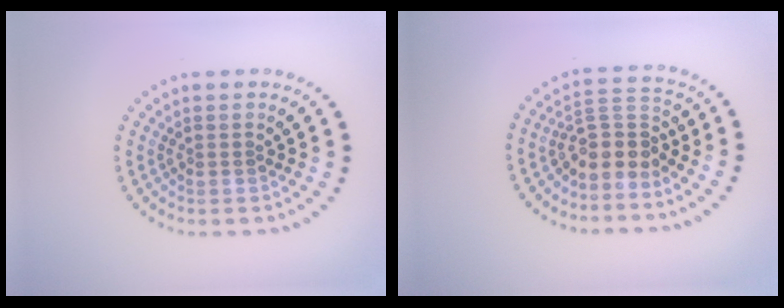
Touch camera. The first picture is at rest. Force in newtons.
{"total": 3.2, "press": 2.5, "slide": 2.1}